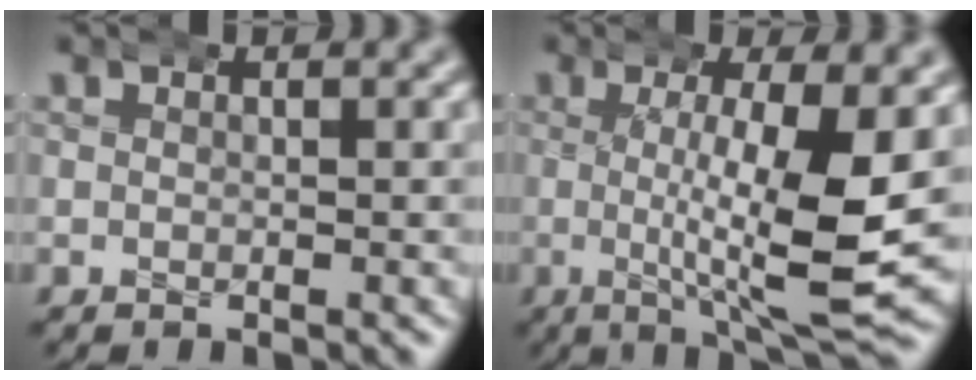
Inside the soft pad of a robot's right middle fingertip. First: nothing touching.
{"total": 8.5, "force": [0.2, 1.0, 8.5], "torque": [-0.132, -0.007, 0.006]}